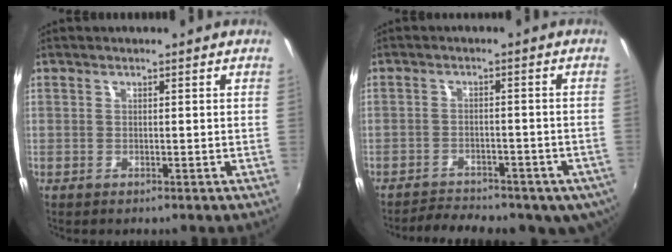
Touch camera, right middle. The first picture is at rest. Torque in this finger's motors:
{"motor_torque": [1.25, -0.88, 0.52, 0.08]}